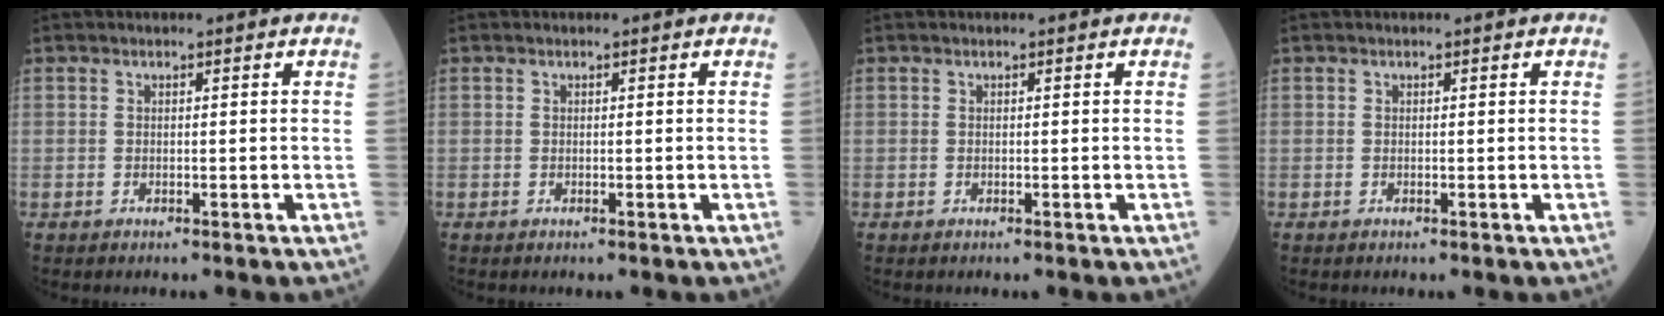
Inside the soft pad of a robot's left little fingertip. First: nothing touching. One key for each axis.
{"total": 0.0}
{"total": 0.0}
{"total": 0.0}